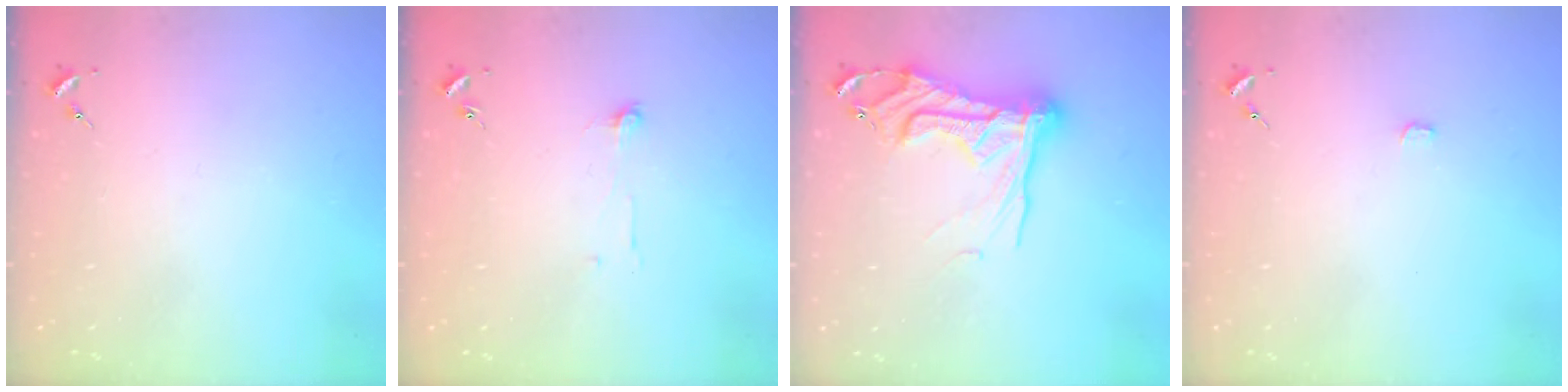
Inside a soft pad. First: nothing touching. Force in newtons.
{"total": 4.7, "press": 4.7, "slide": 0.4}
{"total": 17.8, "press": 17.7, "slide": 1.2}
{"total": 1.9, "press": 1.9, "slide": 0.2}